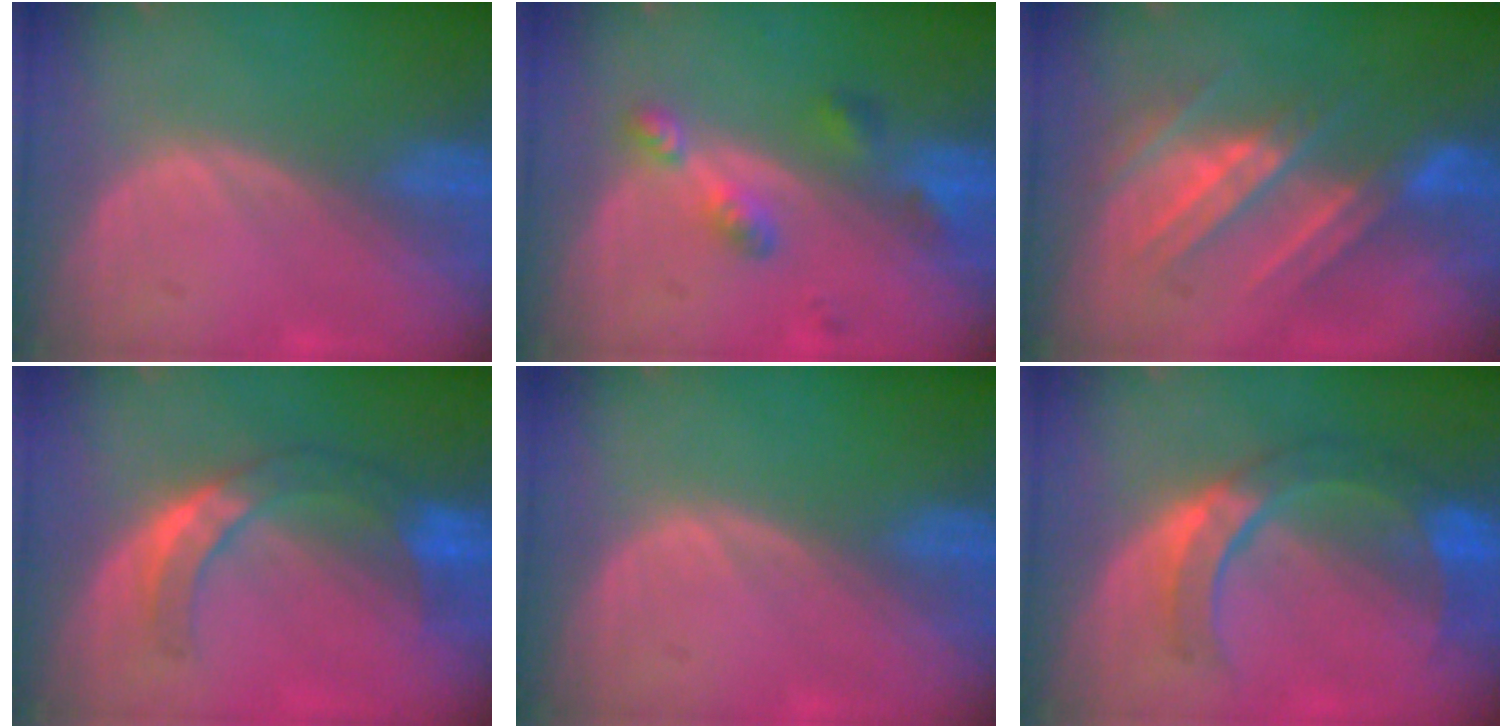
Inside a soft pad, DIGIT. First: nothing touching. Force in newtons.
{"total": 5.3, "press": 4.7, "slide": 2.5}
{"total": 7.8, "press": 7.7, "slide": 1.2}
{"total": 7.6, "press": 6.7, "slide": 3.6}
{"total": 0.0}
{"total": 7.7, "press": 7.6, "slide": 1.2}